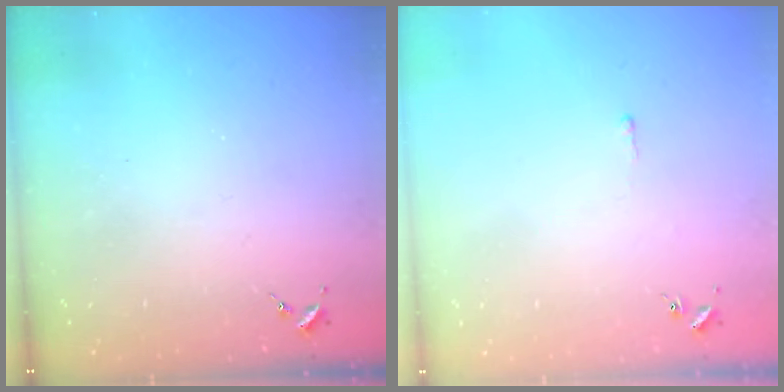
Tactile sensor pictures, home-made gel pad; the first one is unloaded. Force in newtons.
{"total": 2.6, "press": 2.6, "slide": 0.4}